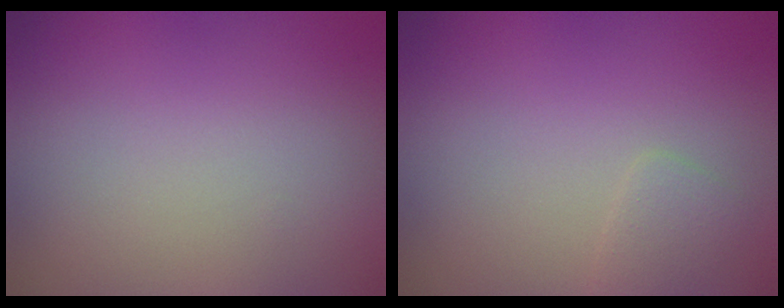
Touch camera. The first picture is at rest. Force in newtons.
{"total": 1.2, "press": 1.2, "slide": 0.1}